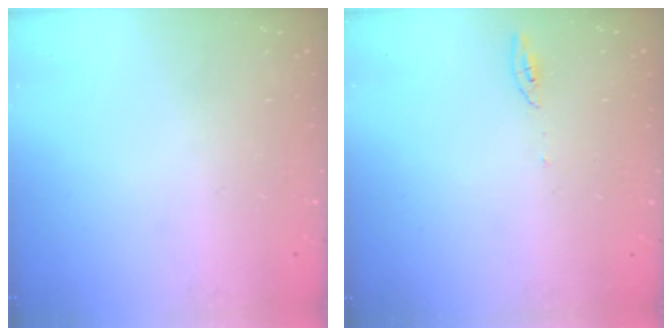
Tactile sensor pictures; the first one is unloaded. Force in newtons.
{"total": 3.8, "press": 3.7, "slide": 0.4}